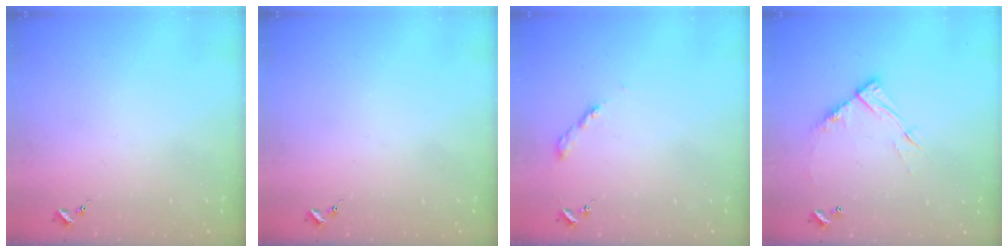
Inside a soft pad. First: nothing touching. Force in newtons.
{"total": 0.0}
{"total": 3.1, "press": 3.1, "slide": 0.2}
{"total": 11.5, "press": 11.5, "slide": 0.8}